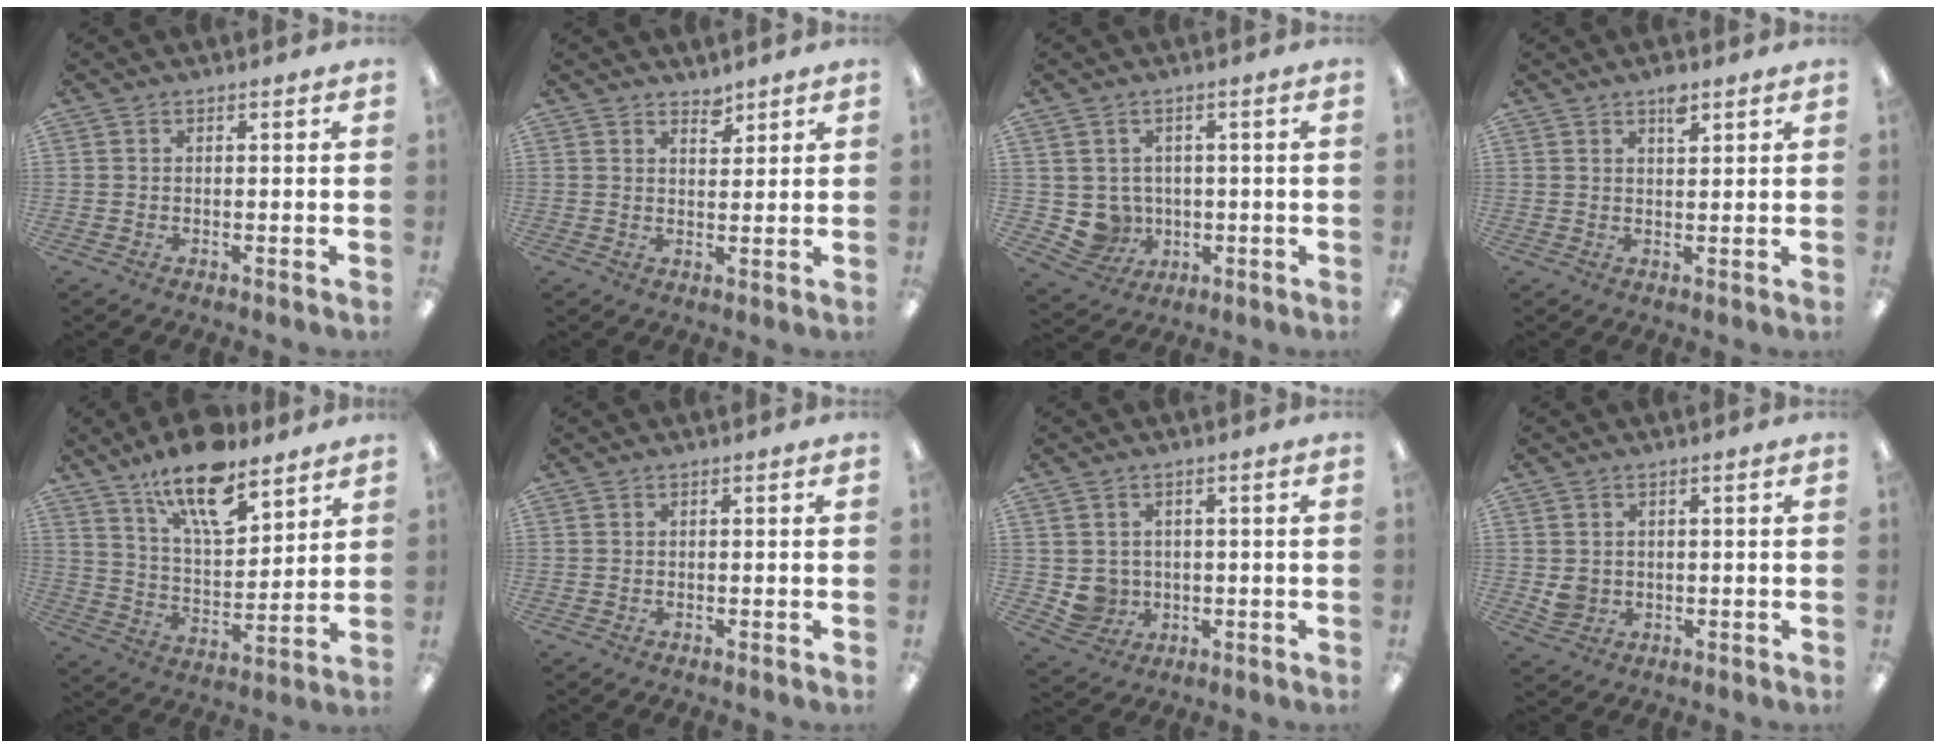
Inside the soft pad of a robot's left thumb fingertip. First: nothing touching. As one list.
[{"total": 2.9, "force": [2.6, 1.1, 0.7], "torque": [0.006, -0.020, 0.044]}, {"total": 6.1, "force": [0.7, 5.9, 1.3], "torque": [-0.047, -0.003, 0.023]}, {"total": 3.5, "force": [2.4, 1.2, 2.1], "torque": [-0.022, -0.010, 0.038]}, {"total": 16.6, "force": [11.9, 6.3, 9.9], "torque": [-0.161, -0.063, 0.201]}, {"total": 0.0}, {"total": 4.7, "force": [0.6, 4.6, 1.0], "torque": [-0.029, 0.003, 0.015]}, {"total": 3.2, "force": [0.7, 2.9, 1.1], "torque": [-0.018, 0.001, 0.013]}]